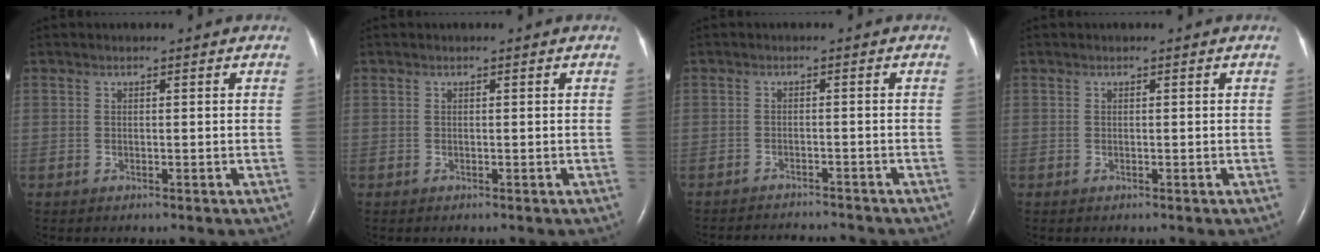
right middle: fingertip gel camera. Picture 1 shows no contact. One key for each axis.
{"total": 0.0}
{"total": 7.6, "fx": -7.5, "fy": 0.7, "fz": 1.4, "tx": -0.020, "ty": -0.006, "tz": -0.099}
{"total": 0.0}